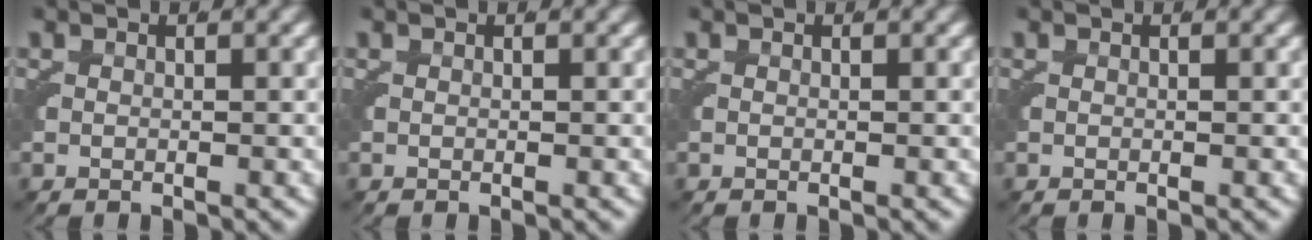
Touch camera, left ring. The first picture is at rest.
{"total": 0.0}
{"total": 0.0}
{"total": 0.0}